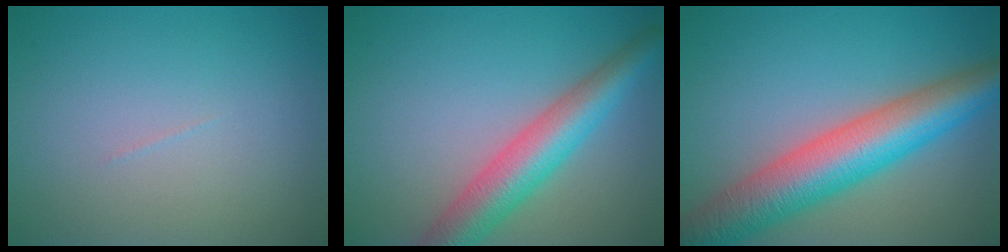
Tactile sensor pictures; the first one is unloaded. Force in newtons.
{"total": 6.2, "press": 6.2, "slide": 0.2}
{"total": 9.5, "press": 9.5, "slide": 0.1}